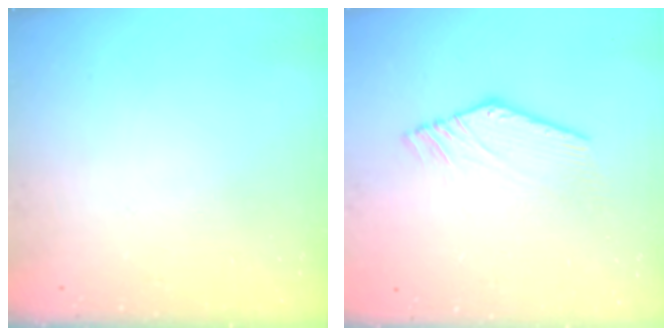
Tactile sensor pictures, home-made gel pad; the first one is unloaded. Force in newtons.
{"total": 2.3, "press": 2.3, "slide": 0.2}